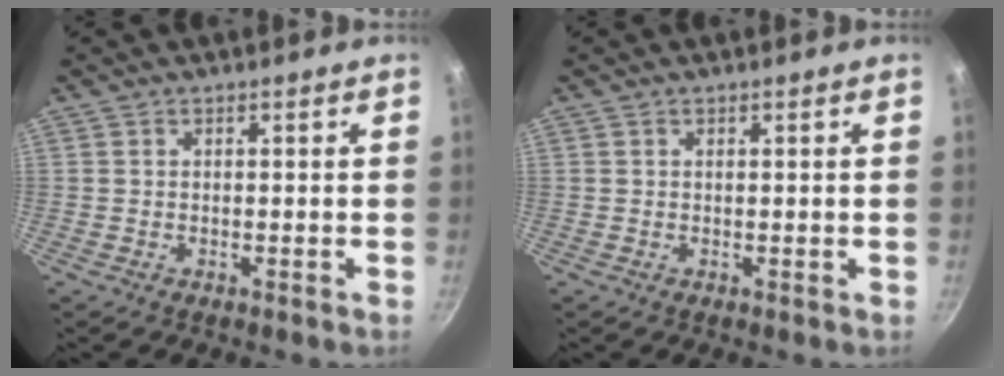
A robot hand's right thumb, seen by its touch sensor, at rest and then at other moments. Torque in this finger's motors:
{"motor_torque": [-0.14, -0.16, -0.48, 0.20, 0.02]}